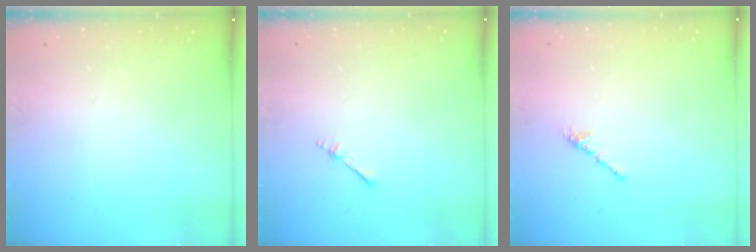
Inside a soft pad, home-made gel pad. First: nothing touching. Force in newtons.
{"total": 2.2, "press": 2.1, "slide": 0.3}
{"total": 2.1, "press": 2.0, "slide": 0.7}